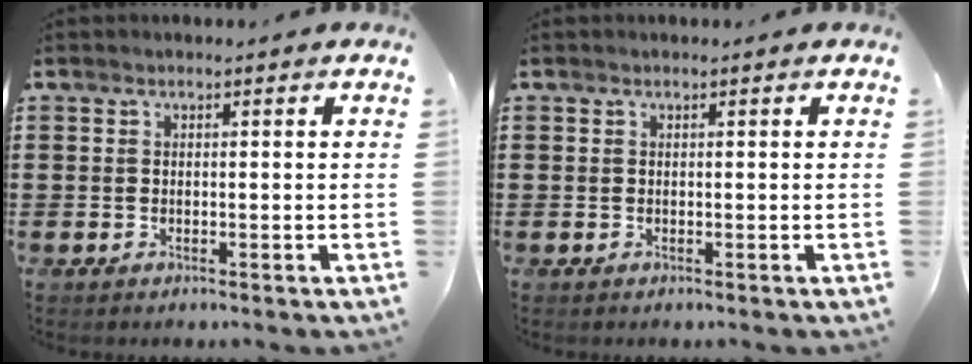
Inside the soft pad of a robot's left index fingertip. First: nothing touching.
{"total": 0.0}